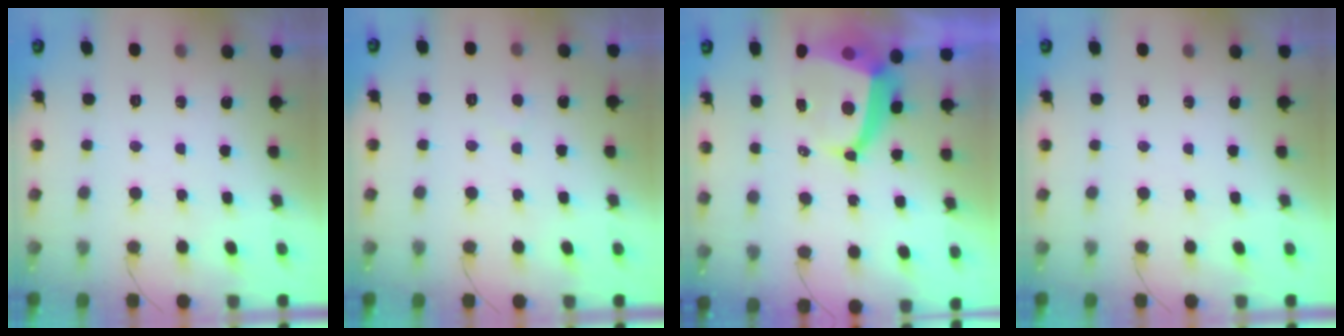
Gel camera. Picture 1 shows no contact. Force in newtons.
{"total": 2.3, "press": 2.3, "slide": 0.2}
{"total": 8.4, "press": 8.3, "slide": 1.1}
{"total": 0.0}